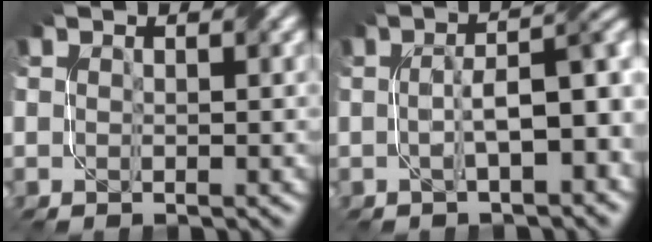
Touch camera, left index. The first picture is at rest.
{"total": 6.7, "force": [-1.0, 1.9, 6.3], "torque": [-0.092, 0.013, -0.014]}